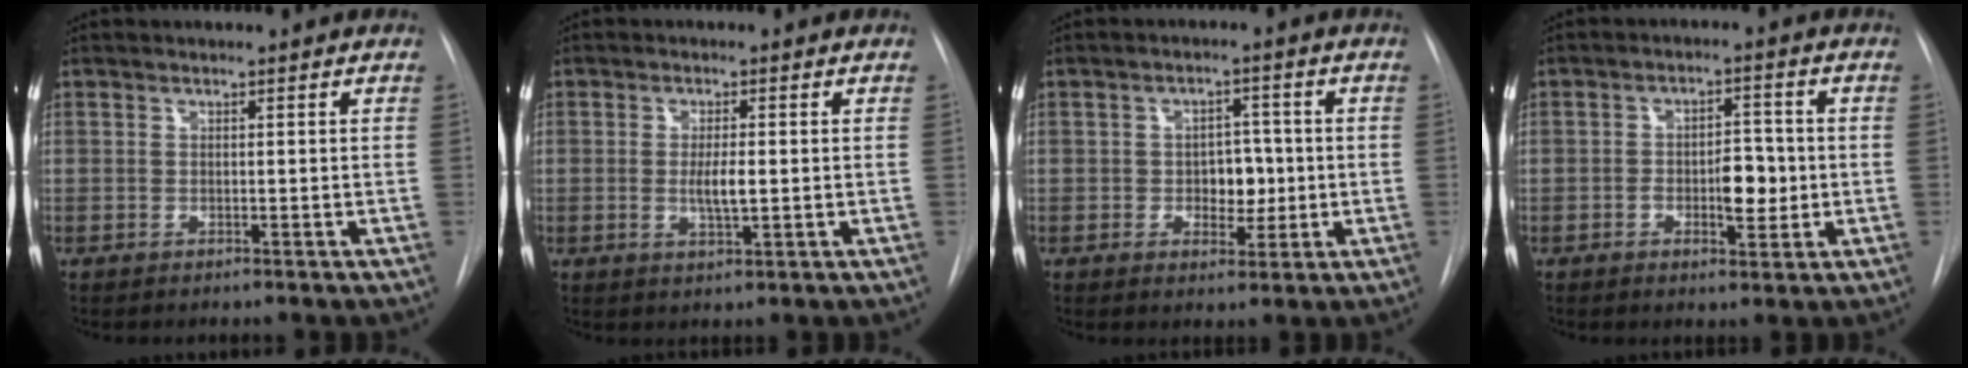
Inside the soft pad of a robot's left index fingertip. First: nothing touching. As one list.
[{"total": 3.5, "force": [-1.3, 0.5, 3.2], "torque": [-0.060, -0.009, -0.017]}, {"total": 4.8, "force": [-1.6, 3.0, 3.5], "torque": [-0.042, 0.003, -0.016]}, {"total": 5.8, "force": [-2.2, 2.4, 4.9], "torque": [-0.069, 0.001, -0.027]}]